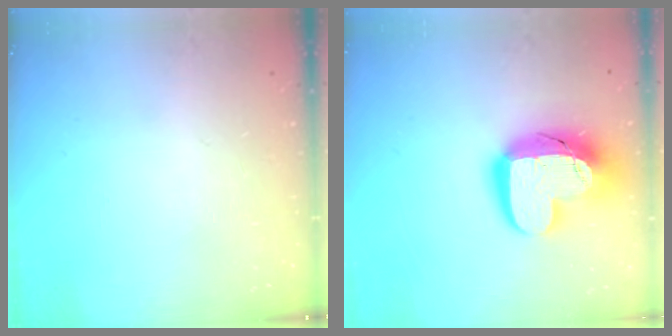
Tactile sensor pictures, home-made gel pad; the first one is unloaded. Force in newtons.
{"total": 18.3, "press": 18.3, "slide": 1.2}